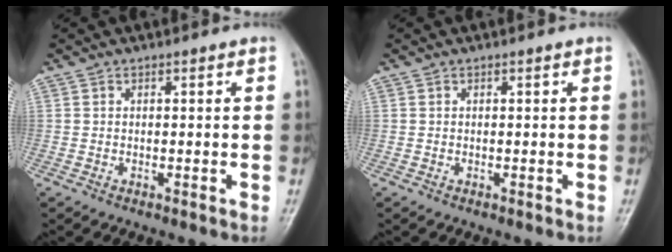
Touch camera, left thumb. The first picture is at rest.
{"total": 0.0}